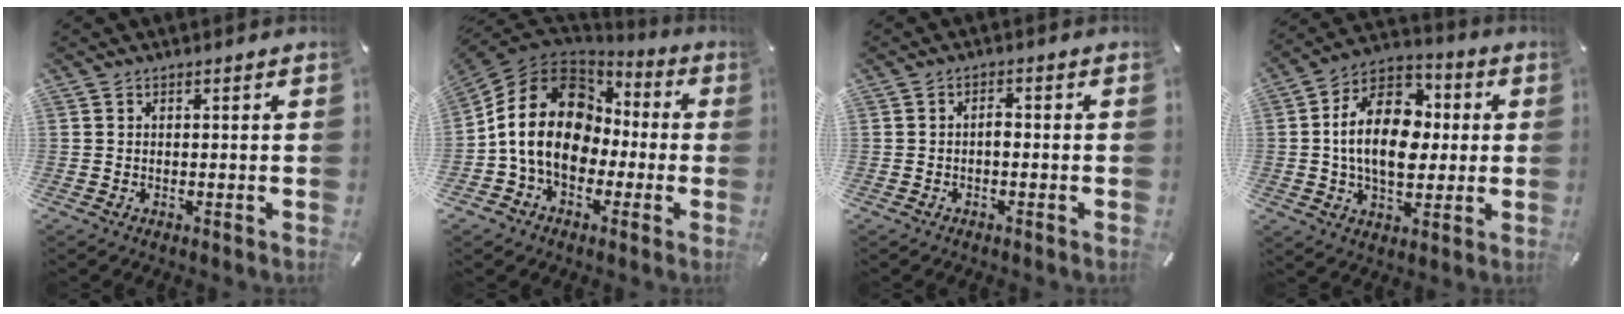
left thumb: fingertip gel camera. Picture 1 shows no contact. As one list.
[{"total": 19.1, "force": [-0.7, 15.3, 11.4], "torque": [-0.236, 0.022, -0.010]}, {"total": 1.8, "force": [-0.7, 0.8, 1.4], "torque": [-0.029, 0.005, -0.015]}, {"total": 17.2, "force": [0.3, 11.9, 12.4], "torque": [-0.235, 0.006, 0.002]}]